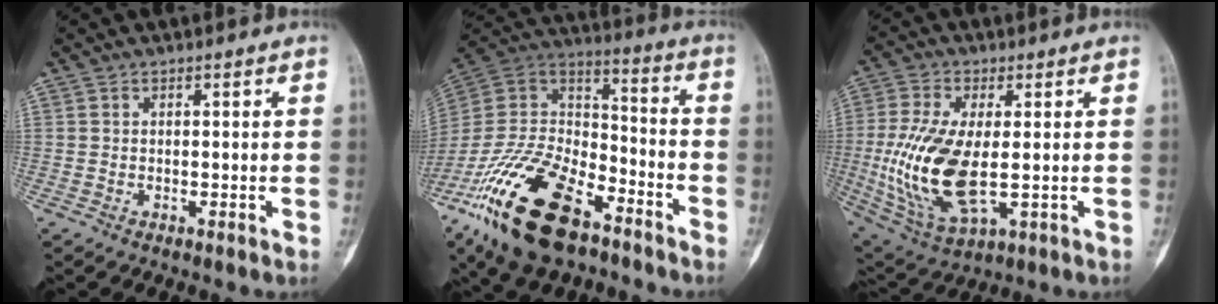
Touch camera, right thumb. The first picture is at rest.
{"total": 27.5, "force": [-16.2, 13.3, 17.8], "torque": [-0.389, 0.042, -0.296]}
{"total": 16.6, "force": [-1.3, 8.1, 14.5], "torque": [-0.302, -0.011, -0.009]}